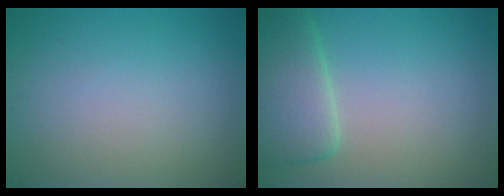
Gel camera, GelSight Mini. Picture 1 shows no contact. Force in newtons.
{"total": 5.0, "press": 4.9, "slide": 0.6}